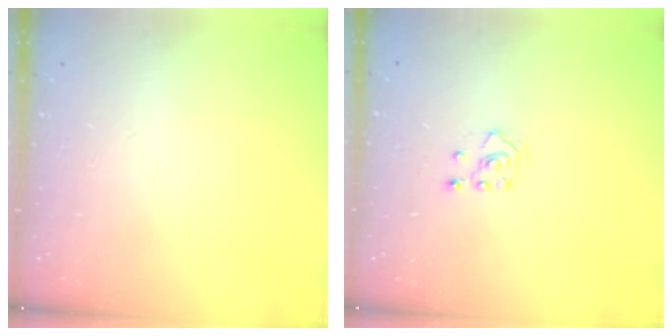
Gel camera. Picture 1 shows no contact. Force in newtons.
{"total": 3.3, "press": 3.2, "slide": 0.8}